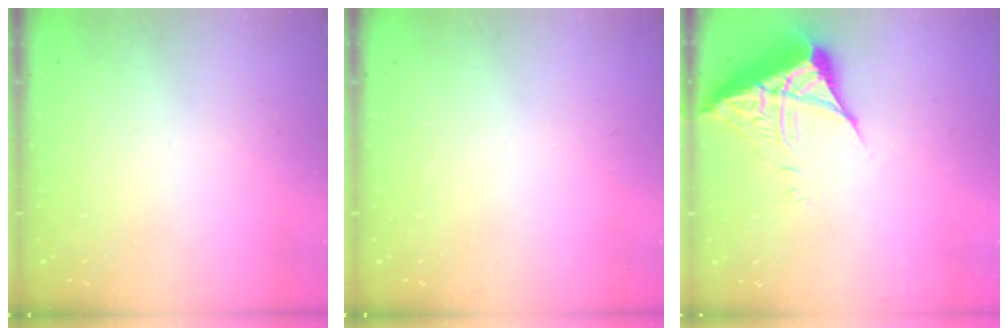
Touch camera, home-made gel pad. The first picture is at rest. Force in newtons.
{"total": 0.0}
{"total": 7.2, "press": 7.2, "slide": 0.6}